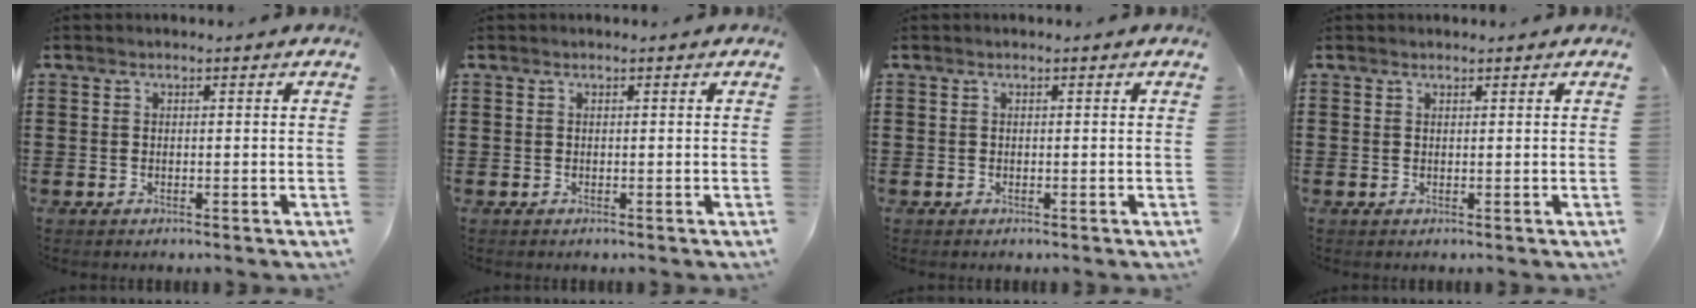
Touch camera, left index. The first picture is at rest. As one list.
[{"total": 0.0}, {"total": 0.0}, {"total": 0.5, "force": [0.5, 0.1, 0.1], "torque": [-0.004, 0.000, 0.011]}]